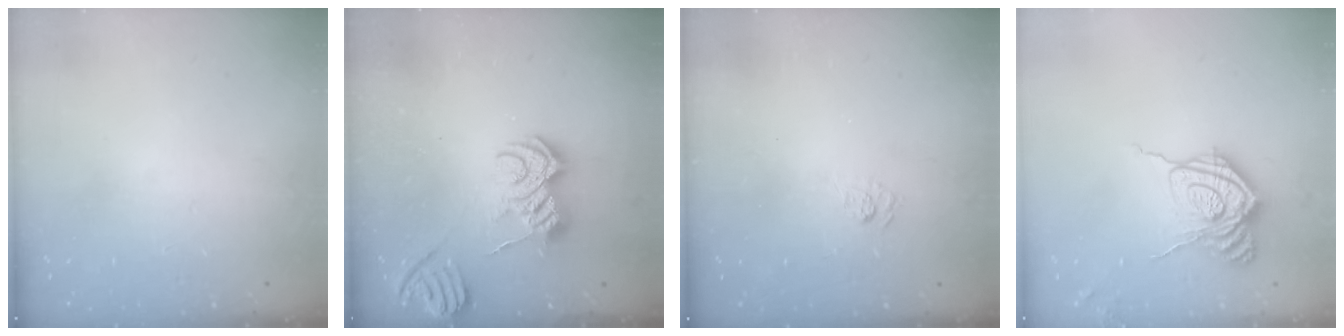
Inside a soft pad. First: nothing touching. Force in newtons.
{"total": 8.2, "press": 8.2, "slide": 0.9}
{"total": 3.9, "press": 3.6, "slide": 1.4}
{"total": 16.2, "press": 16.2, "slide": 0.5}